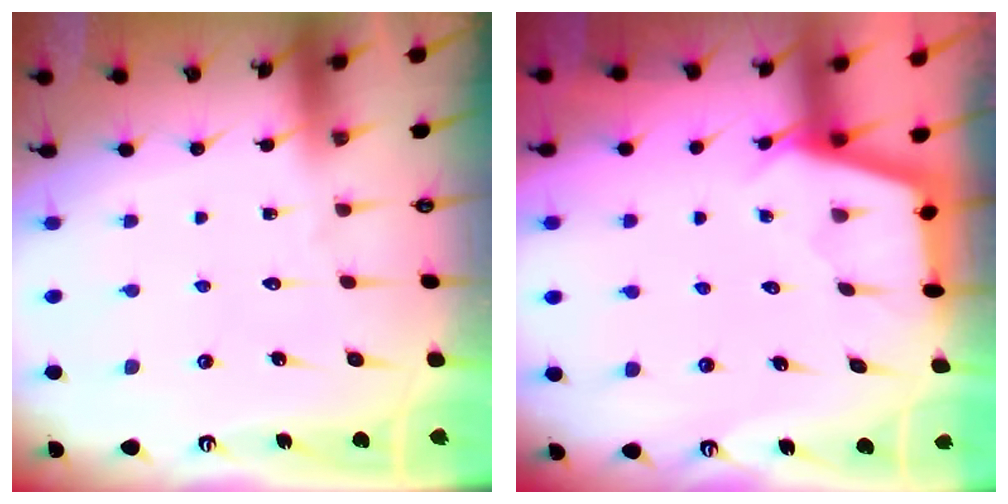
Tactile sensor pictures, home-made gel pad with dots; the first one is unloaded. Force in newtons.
{"total": 2.7, "press": 2.7, "slide": 0.3}